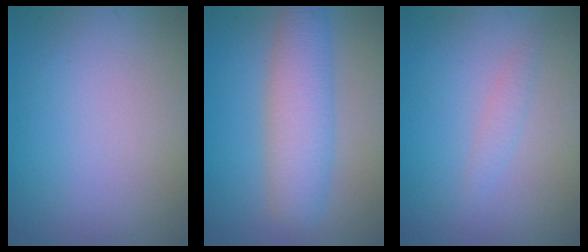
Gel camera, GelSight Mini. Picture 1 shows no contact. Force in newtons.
{"total": 5.3, "press": 5.3, "slide": 0.2}
{"total": 1.0, "press": 1.0, "slide": 0.1}